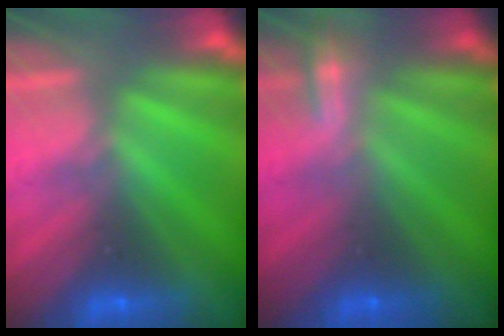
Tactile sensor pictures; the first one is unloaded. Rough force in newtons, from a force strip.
{"total": 2.0}